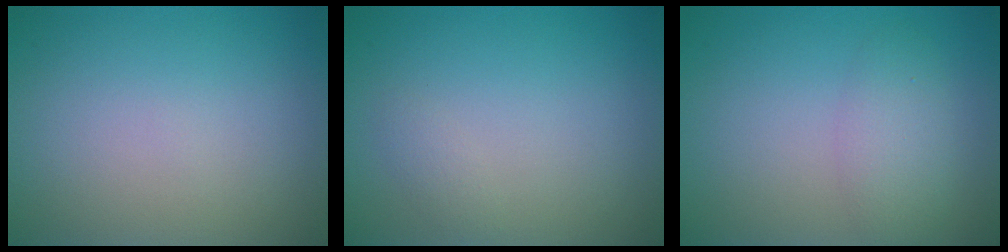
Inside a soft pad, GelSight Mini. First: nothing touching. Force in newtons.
{"total": 0.8, "press": 0.8, "slide": 0.0}
{"total": 1.8, "press": 1.8, "slide": 0.2}